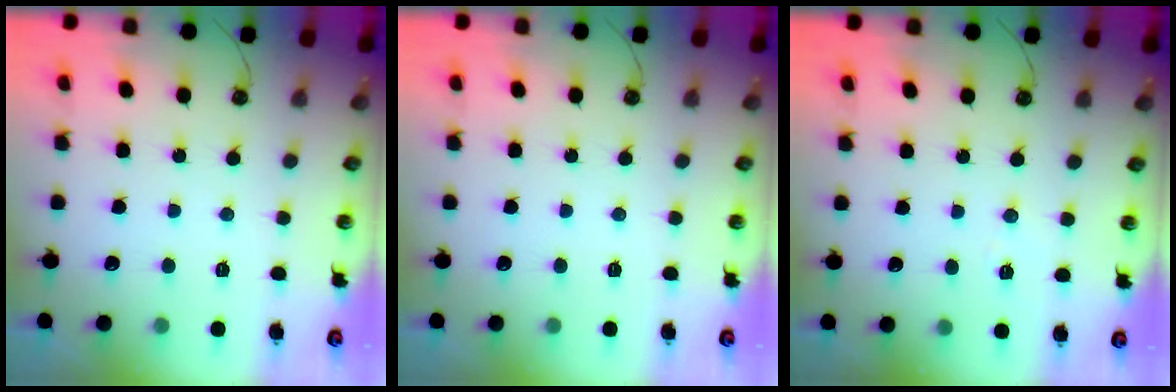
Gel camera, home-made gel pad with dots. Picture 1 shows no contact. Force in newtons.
{"total": 0.0}
{"total": 4.4, "press": 4.2, "slide": 1.2}